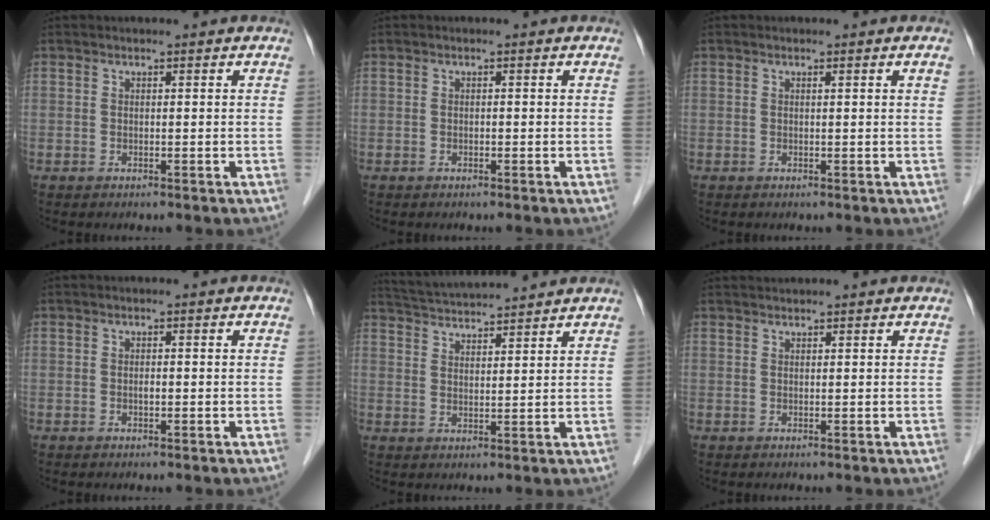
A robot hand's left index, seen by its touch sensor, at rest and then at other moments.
{"total": 0.0}
{"total": 0.8, "force": [0.2, -0.1, 0.7], "torque": [-0.012, -0.001, 0.004]}
{"total": 0.6, "force": [-0.3, 0.3, 0.4], "torque": [-0.009, -0.003, -0.006]}
{"total": 9.3, "force": [8.9, -0.4, 2.7], "torque": [-0.058, 0.026, 0.145]}
{"total": 2.6, "force": [2.6, 0.1, 0.6], "torque": [-0.005, 0.027, 0.040]}